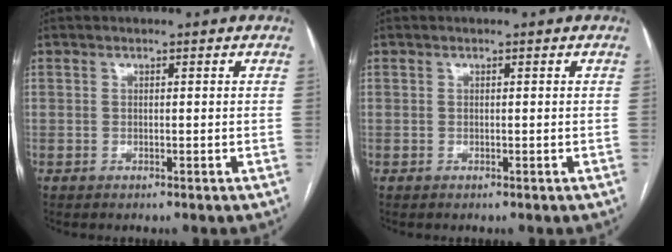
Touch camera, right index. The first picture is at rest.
{"total": 0.0}